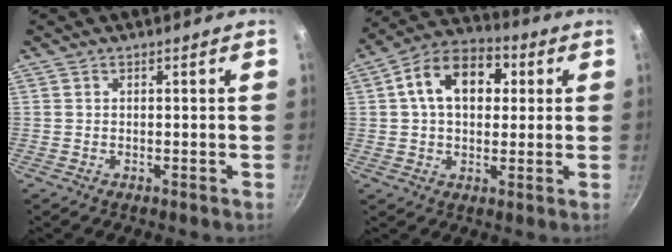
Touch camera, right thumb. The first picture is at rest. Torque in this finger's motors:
{"motor_torque": [-0.66, 2.19, 1.29, -0.38, 0.46]}